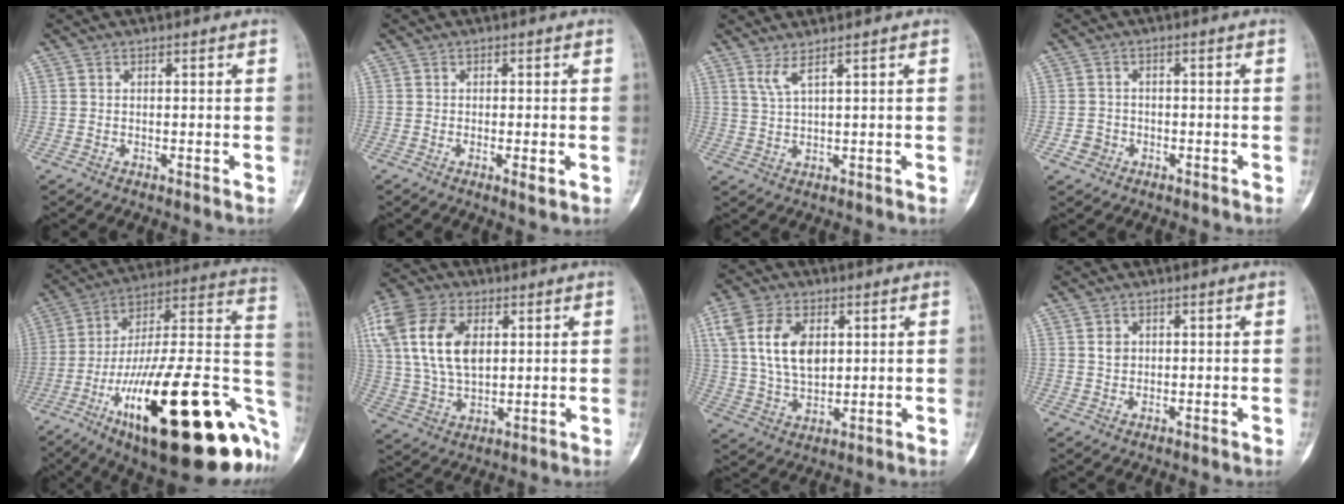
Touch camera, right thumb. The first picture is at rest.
{"total": 2.1, "force": [-0.5, 0.5, 2.0], "torque": [-0.031, -0.005, -0.007]}
{"total": 2.9, "force": [2.0, 0.0, 2.1], "torque": [-0.050, -0.020, 0.048]}
{"total": 2.3, "force": [-1.0, 2.1, 0.3], "torque": [0.006, 0.013, -0.020]}
{"total": 38.0, "force": [-14.0, 11.7, 33.3], "torque": [-0.419, 0.054, -0.215]}
{"total": 21.2, "force": [5.9, 13.5, 15.2], "torque": [-0.342, 0.015, 0.111]}
{"total": 11.8, "force": [3.1, 7.4, 8.7], "torque": [-0.154, -0.007, 0.063]}
{"total": 2.0, "force": [0.6, 1.7, 1.0], "torque": [-0.008, -0.002, 0.013]}